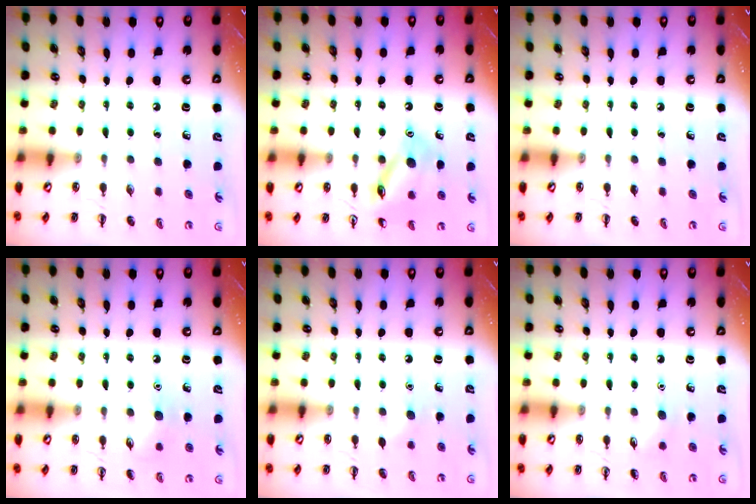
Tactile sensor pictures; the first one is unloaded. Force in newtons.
{"total": 13.3, "press": 13.3, "slide": 0.9}
{"total": 0.0}
{"total": 7.2, "press": 7.0, "slide": 1.7}
{"total": 3.5, "press": 3.4, "slide": 0.8}
{"total": 5.2, "press": 5.0, "slide": 1.5}